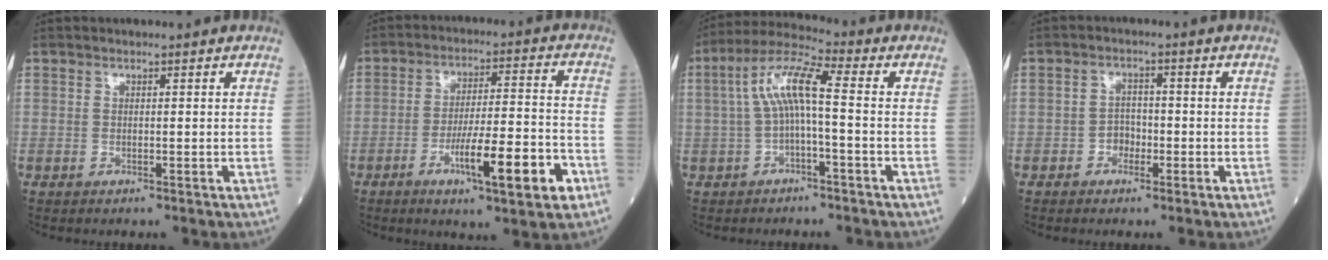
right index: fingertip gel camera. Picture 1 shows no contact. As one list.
[{"total": 12.3, "force": [-5.3, 1.2, 11.0], "torque": [-0.176, -0.002, -0.081]}, {"total": 8.2, "force": [0.0, 0.9, 8.1], "torque": [-0.160, 0.033, -0.004]}, {"total": 2.4, "force": [-1.1, 1.8, 1.1], "torque": [-0.012, 0.009, -0.021]}]